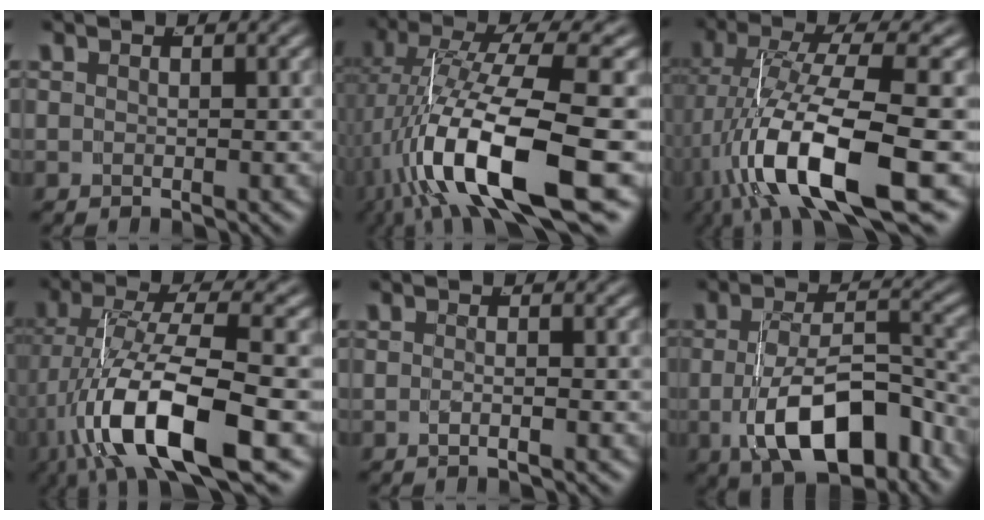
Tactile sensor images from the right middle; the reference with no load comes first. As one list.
[{"total": 11.2, "force": [-2.4, 3.7, 10.3], "torque": [-0.187, -0.013, -0.023]}, {"total": 10.2, "force": [-2.2, 3.5, 9.3], "torque": [-0.178, -0.019, -0.020]}, {"total": 9.3, "force": [-2.1, 3.4, 8.4], "torque": [-0.171, -0.020, -0.019]}, {"total": 1.1, "force": [-0.9, -0.5, 0.5], "torque": [-0.015, -0.005, -0.012]}, {"total": 8.9, "force": [-3.7, 4.1, 7.0], "torque": [-0.111, -0.018, -0.046]}]